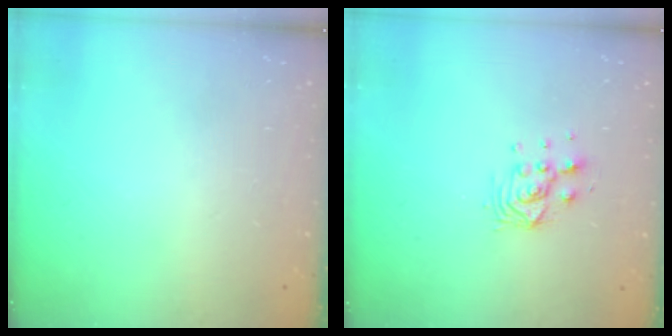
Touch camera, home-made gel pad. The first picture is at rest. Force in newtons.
{"total": 5.9, "press": 5.9, "slide": 0.4}